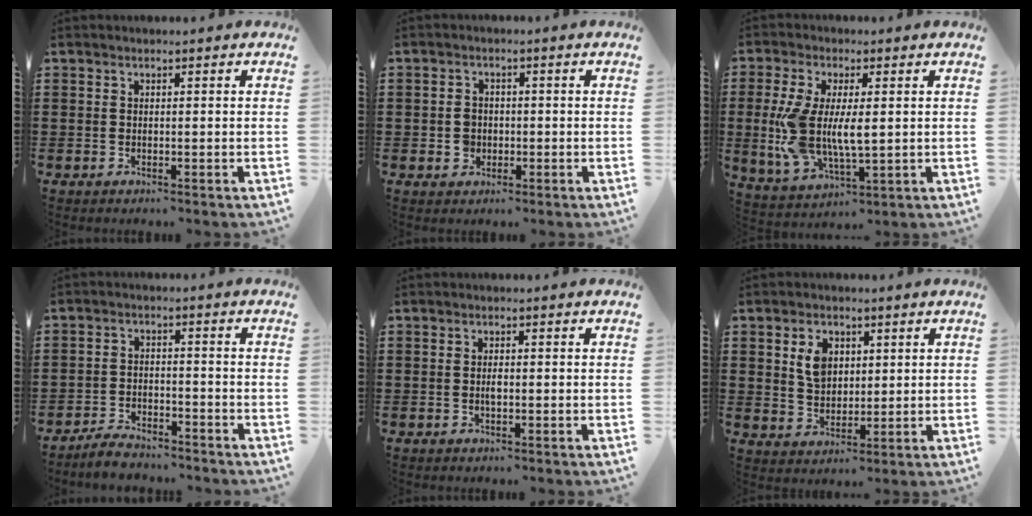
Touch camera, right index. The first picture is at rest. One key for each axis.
{"total": 2.7, "fx": -0.5, "fy": 2.4, "fz": 1.3, "tx": -0.030, "ty": 0.006, "tz": -0.011}
{"total": 9.7, "fx": 0.4, "fy": 4.7, "fz": 8.5, "tx": -0.198, "ty": -0.006, "tz": 0.004}
{"total": 3.5, "fx": -3.4, "fy": 0.5, "fz": 0.4, "tx": -0.011, "ty": 0.009, "tz": -0.070}
{"total": 1.5, "fx": -0.2, "fy": 0.7, "fz": 1.4, "tx": -0.026, "ty": 0.003, "tz": -0.004}
{"total": 5.3, "fx": 1.8, "fy": 3.7, "fz": 3.2, "tx": -0.061, "ty": 0.006, "tz": 0.028}